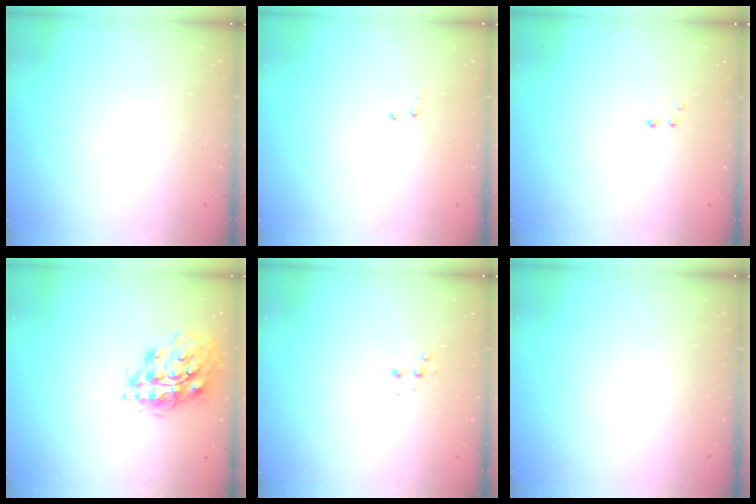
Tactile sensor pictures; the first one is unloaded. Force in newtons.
{"total": 3.6, "press": 3.6, "slide": 0.5}
{"total": 2.8, "press": 2.4, "slide": 1.5}
{"total": 17.9, "press": 17.8, "slide": 2.5}
{"total": 2.3, "press": 2.2, "slide": 0.6}
{"total": 0.0}